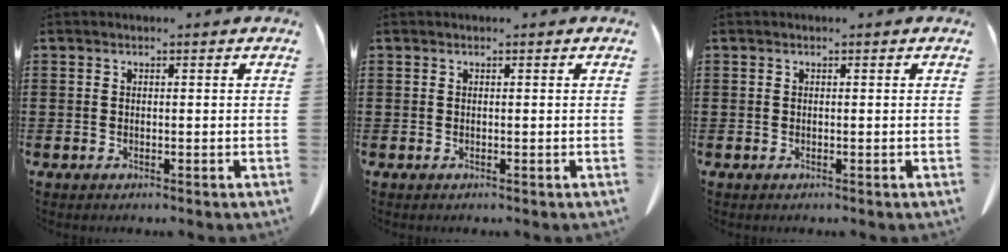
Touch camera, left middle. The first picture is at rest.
{"total": 0.0}
{"total": 0.0}